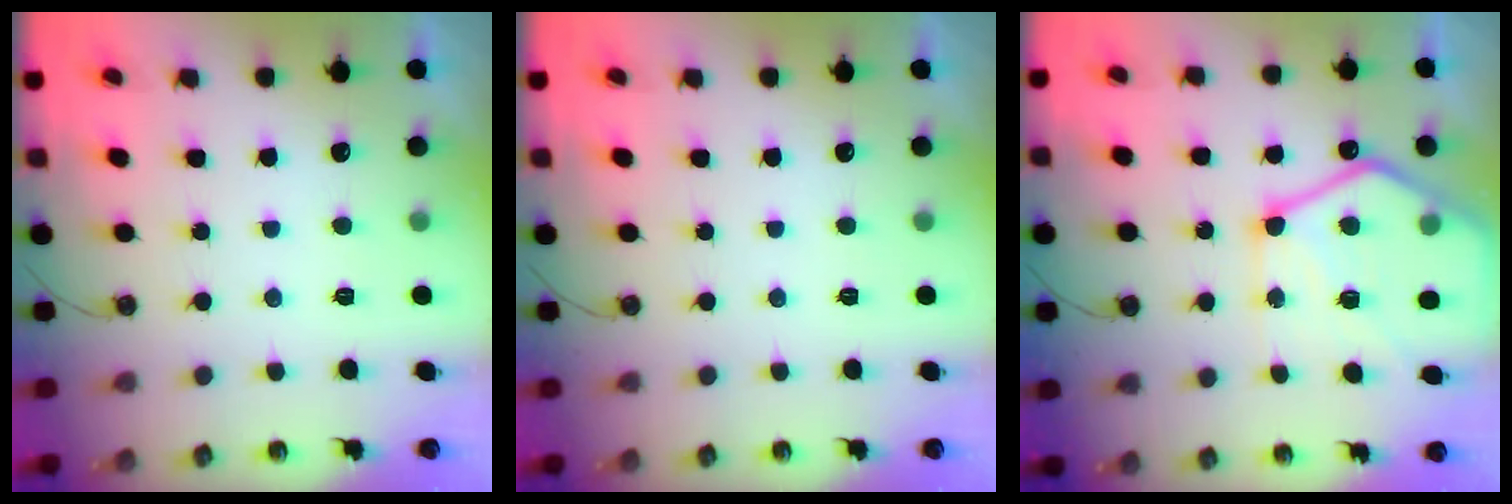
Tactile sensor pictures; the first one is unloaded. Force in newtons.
{"total": 0.0}
{"total": 20.5, "press": 20.5, "slide": 1.1}